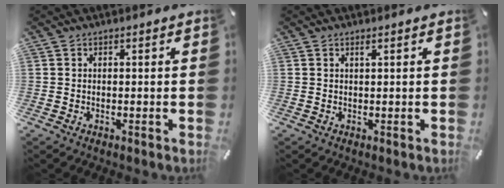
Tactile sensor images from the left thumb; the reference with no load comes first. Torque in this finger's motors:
{"motor_torque": [0.19, 0.15, 0.00, 0.08, 0.04]}